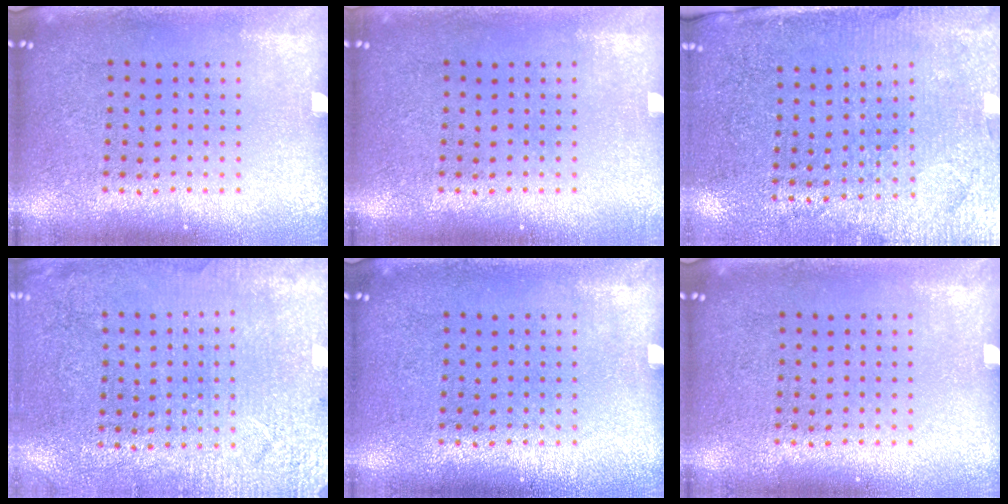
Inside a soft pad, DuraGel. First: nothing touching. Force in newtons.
{"total": 0.8, "press": 0.7, "slide": 0.4}
{"total": 3.0, "press": 2.8, "slide": 0.9}
{"total": 2.5, "press": 2.5, "slide": 0.2}
{"total": 0.0}
{"total": 0.0}